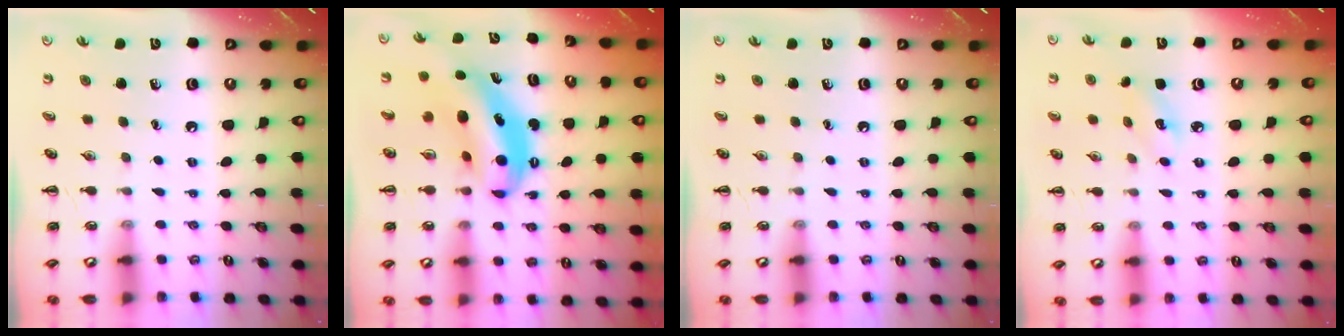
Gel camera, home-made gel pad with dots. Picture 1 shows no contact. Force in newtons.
{"total": 8.0, "press": 7.8, "slide": 1.7}
{"total": 0.0}
{"total": 3.7, "press": 3.6, "slide": 0.7}